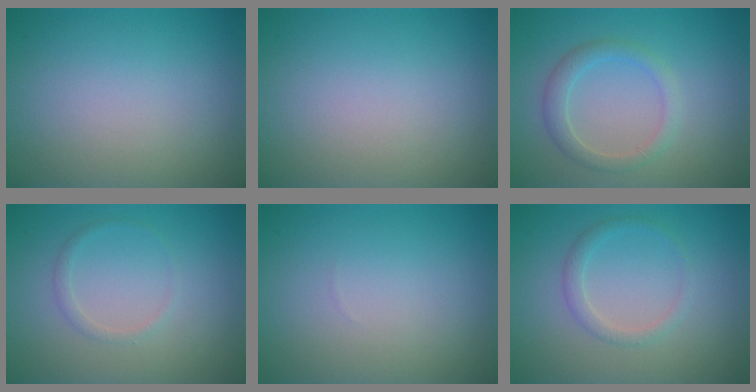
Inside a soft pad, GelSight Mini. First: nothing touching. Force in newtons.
{"total": 0.0}
{"total": 2.3, "press": 2.3, "slide": 0.0}
{"total": 0.9, "press": 0.9, "slide": 0.0}
{"total": 0.0}
{"total": 1.5, "press": 1.5, "slide": 0.1}